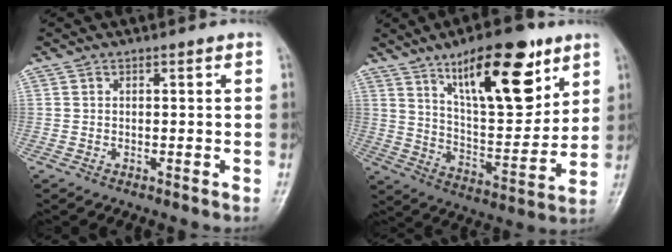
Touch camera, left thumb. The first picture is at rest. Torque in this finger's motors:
{"motor_torque": [1.25, 0.03, 1.88, -0.89, 0.40]}